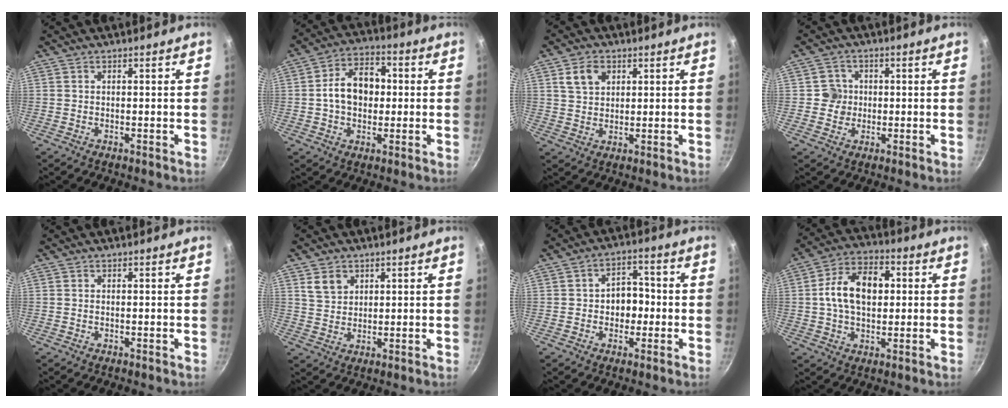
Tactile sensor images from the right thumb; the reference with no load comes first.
{"total": 11.1, "force": [0.3, 7.7, 7.9], "torque": [-0.112, 0.023, -0.002]}
{"total": 5.5, "force": [2.4, 3.9, 3.1], "torque": [-0.039, -0.007, 0.045]}
{"total": 4.1, "force": [0.1, 4.0, 0.6], "torque": [0.018, 0.009, -0.002]}
{"total": 0.0}
{"total": 4.6, "force": [2.3, 3.5, 1.9], "torque": [-0.019, -0.013, 0.050]}
{"total": 6.6, "force": [-0.6, 4.9, 4.3], "torque": [-0.029, 0.020, -0.018]}
{"total": 13.0, "force": [1.5, 8.3, 10.0], "torque": [-0.161, 0.019, 0.018]}